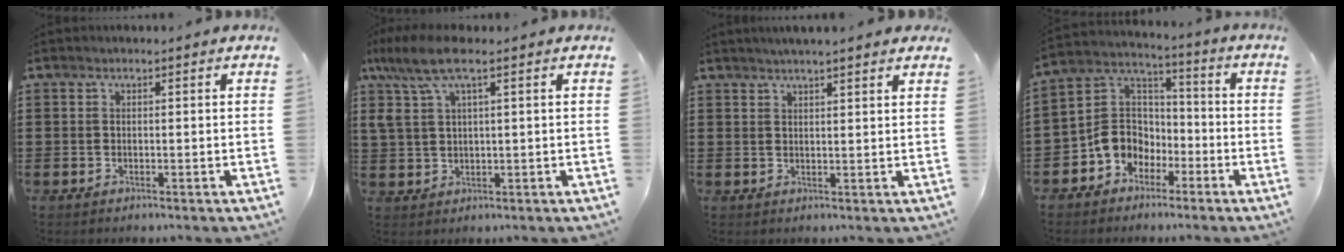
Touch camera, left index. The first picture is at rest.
{"total": 8.2, "force": [3.9, 2.5, 6.8], "torque": [-0.159, -0.001, 0.063]}
{"total": 2.4, "force": [2.2, 0.0, 0.9], "torque": [-0.024, 0.000, 0.040]}
{"total": 7.6, "force": [-3.4, 6.4, 2.2], "torque": [-0.070, 0.016, -0.072]}